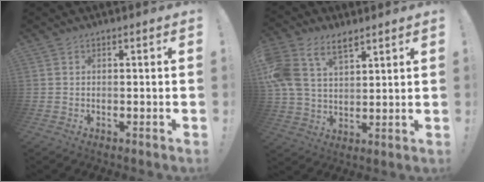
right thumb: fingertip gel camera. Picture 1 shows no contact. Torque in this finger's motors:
{"motor_torque": [0.29, 0.54, 0.66, 0.15, 0.18]}